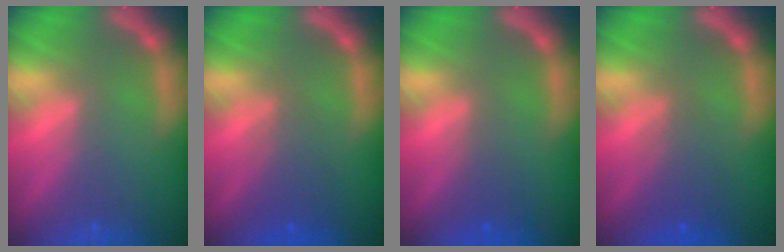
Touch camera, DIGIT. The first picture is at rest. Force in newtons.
{"total": 3.0}
{"total": 1.4}
{"total": 3.0}